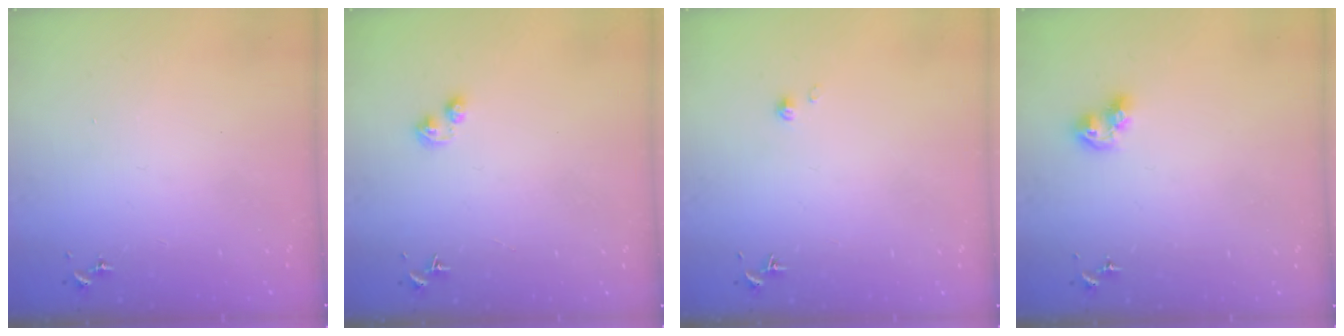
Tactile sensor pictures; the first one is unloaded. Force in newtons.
{"total": 3.3, "press": 3.3, "slide": 0.4}
{"total": 2.0, "press": 1.9, "slide": 0.2}
{"total": 8.4, "press": 8.3, "slide": 1.0}